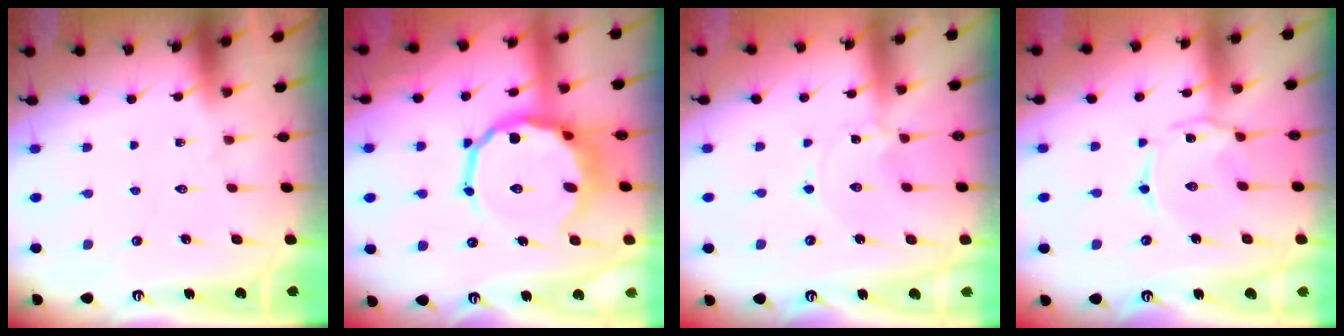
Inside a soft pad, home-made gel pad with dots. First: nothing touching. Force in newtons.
{"total": 14.9, "press": 14.4, "slide": 3.8}
{"total": 0.0}
{"total": 1.7, "press": 1.7, "slide": 0.4}